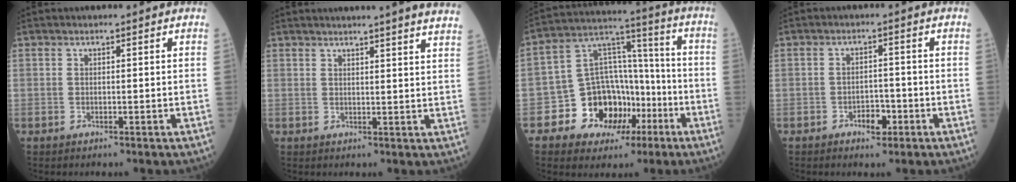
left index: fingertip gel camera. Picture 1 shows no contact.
{"total": 12.1, "force": [11.2, -1.1, 4.5], "torque": [-0.058, -0.040, 0.111]}
{"total": 13.1, "force": [-5.2, 10.0, 6.6], "torque": [-0.114, 0.034, -0.077]}
{"total": 3.0, "force": [-1.6, 1.6, 2.0], "torque": [-0.030, 0.004, -0.023]}